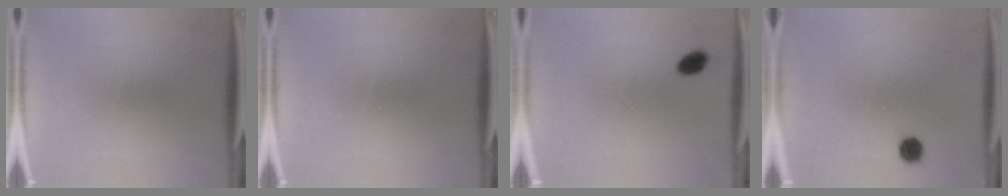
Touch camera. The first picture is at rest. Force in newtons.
{"total": 0.0}
{"total": 2.9}
{"total": 3.1}